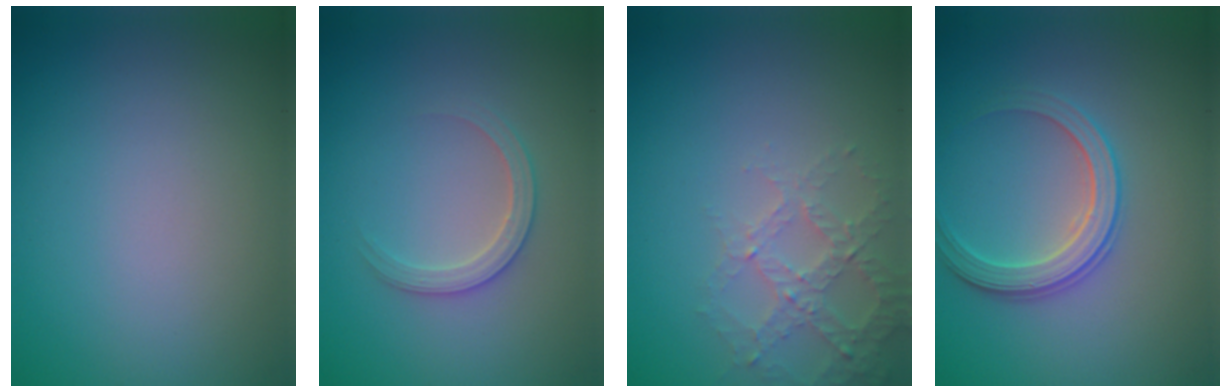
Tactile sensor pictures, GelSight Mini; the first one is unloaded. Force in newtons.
{"total": 2.2, "press": 2.2, "slide": 0.2}
{"total": 2.8, "press": 2.7, "slide": 0.8}
{"total": 3.0, "press": 2.9, "slide": 0.3}